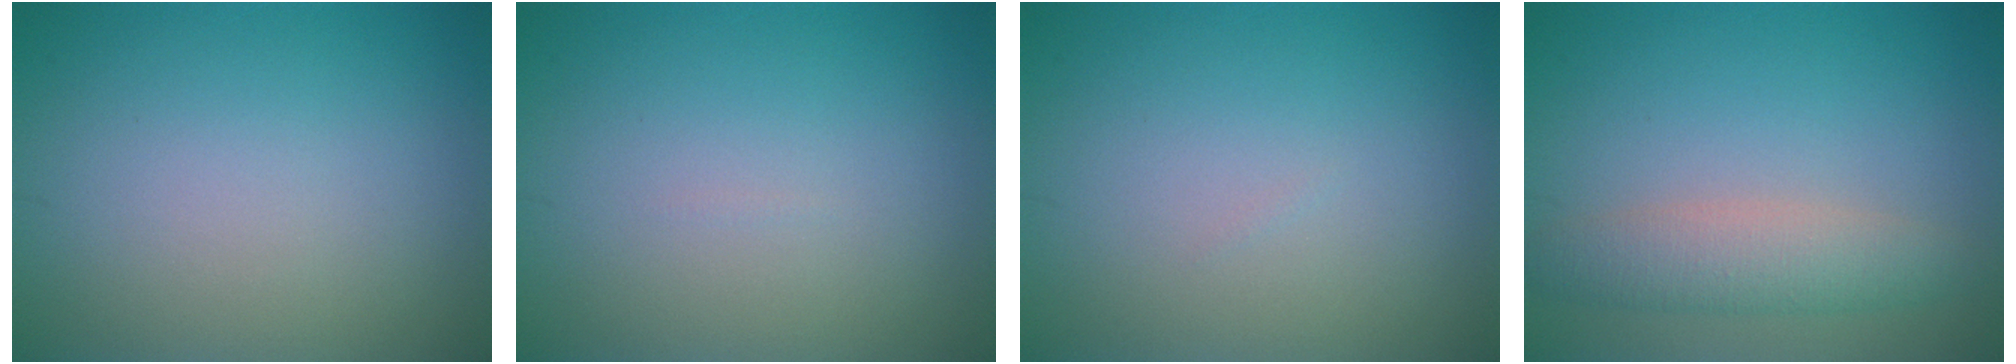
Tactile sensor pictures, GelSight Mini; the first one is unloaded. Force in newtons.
{"total": 0.0}
{"total": 0.0}
{"total": 3.6, "press": 3.5, "slide": 0.2}